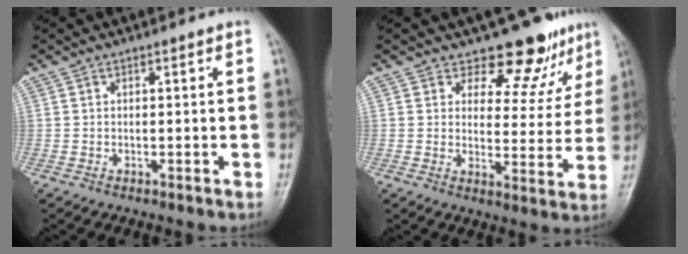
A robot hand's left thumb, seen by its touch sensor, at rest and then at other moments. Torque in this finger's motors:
{"motor_torque": [0.12, 0.12, 0.52, -0.49, -0.01]}